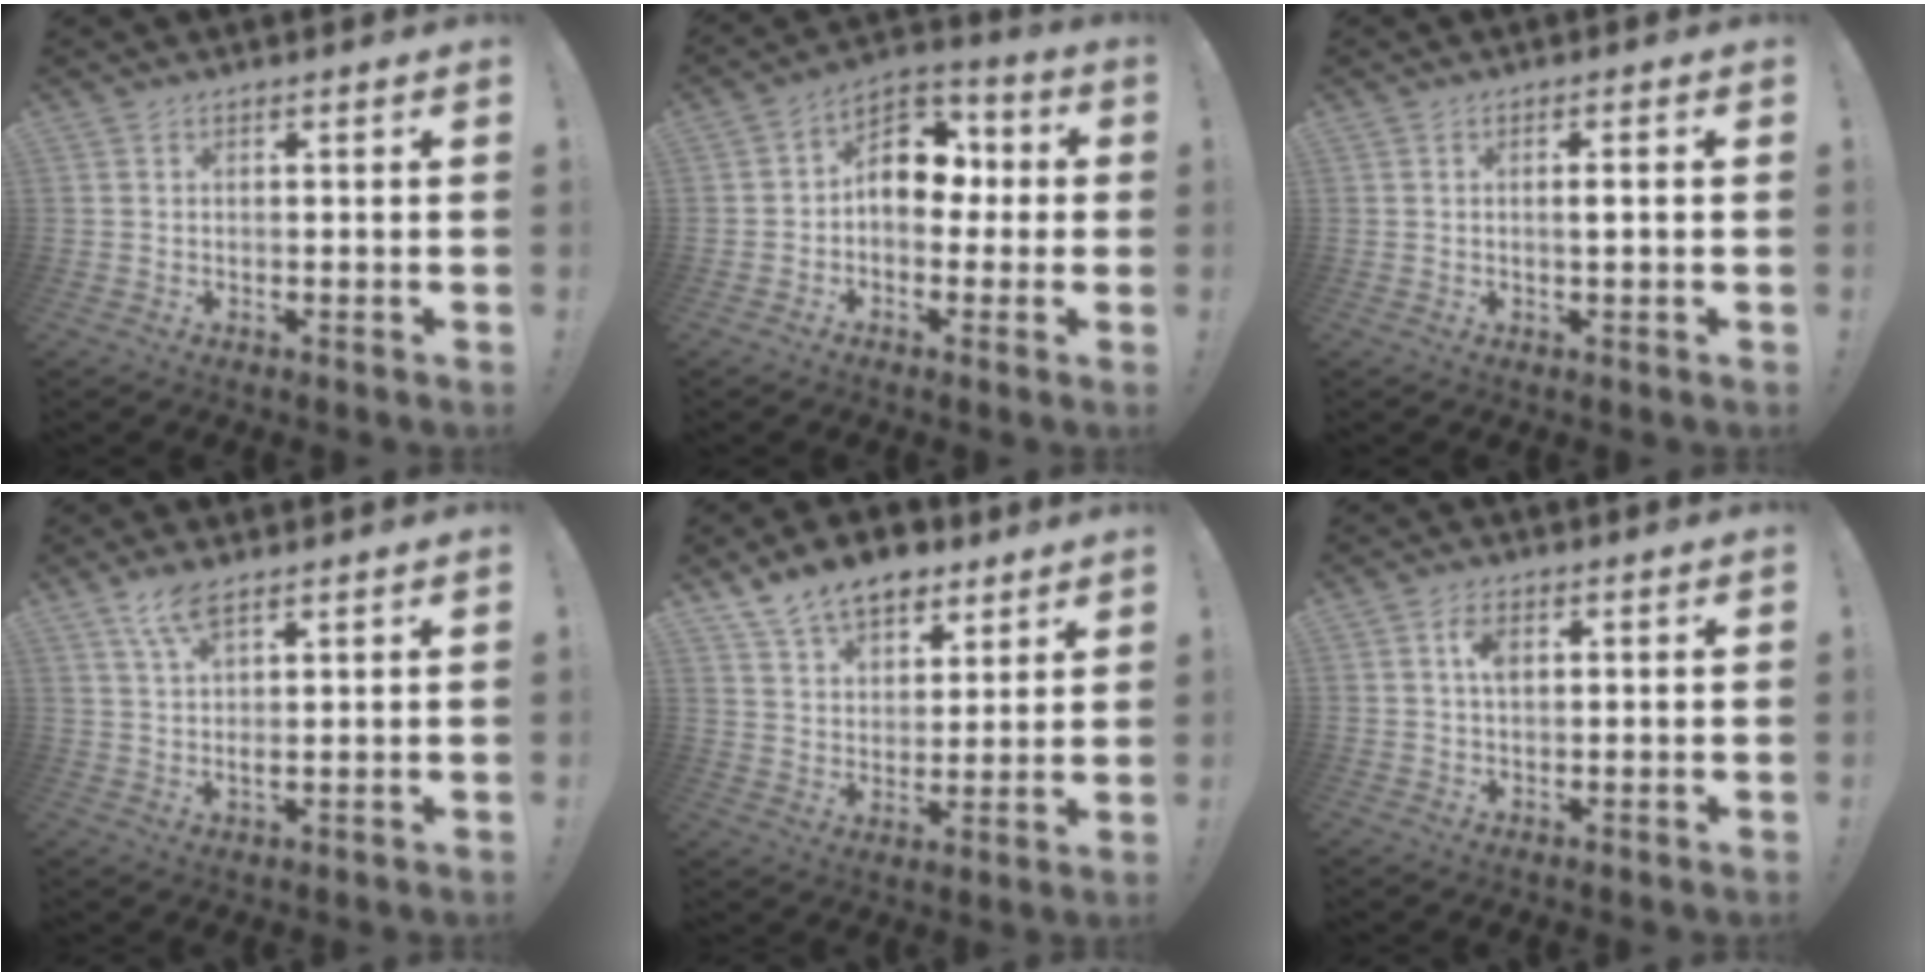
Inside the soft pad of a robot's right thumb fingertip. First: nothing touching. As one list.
[{"total": 11.1, "force": [-0.2, 8.8, 6.8], "torque": [-0.084, 0.018, 0.004]}, {"total": 1.6, "force": [0.3, -0.1, 1.6], "torque": [-0.015, -0.005, -0.001]}, {"total": 6.2, "force": [4.1, 1.5, 4.5], "torque": [-0.088, -0.014, 0.072]}, {"total": 12.5, "force": [8.9, 7.3, 4.9], "torque": [-0.077, -0.054, 0.167]}, {"total": 4.1, "force": [1.1, 2.4, 3.2], "torque": [-0.052, 0.002, 0.015]}]